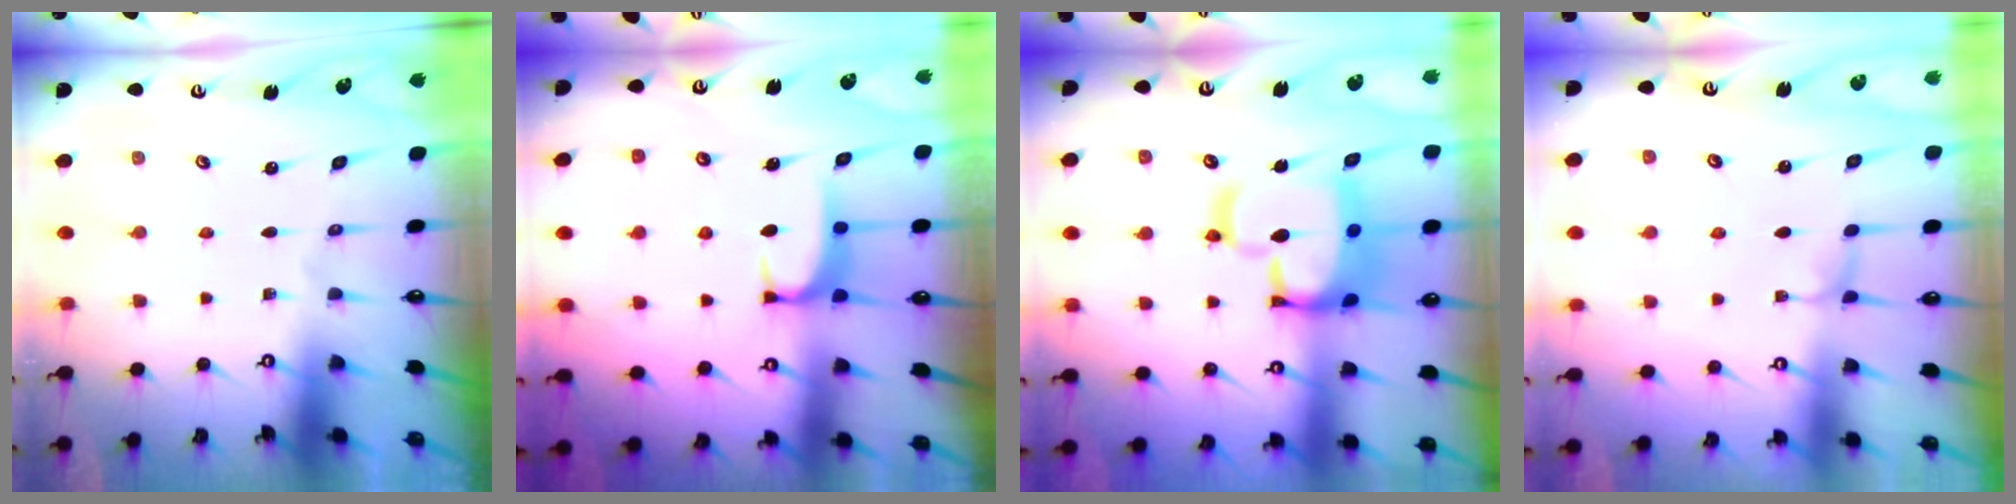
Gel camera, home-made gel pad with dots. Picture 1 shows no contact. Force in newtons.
{"total": 1.8, "press": 1.7, "slide": 0.6}
{"total": 16.7, "press": 16.6, "slide": 1.7}
{"total": 2.4, "press": 2.4, "slide": 0.4}